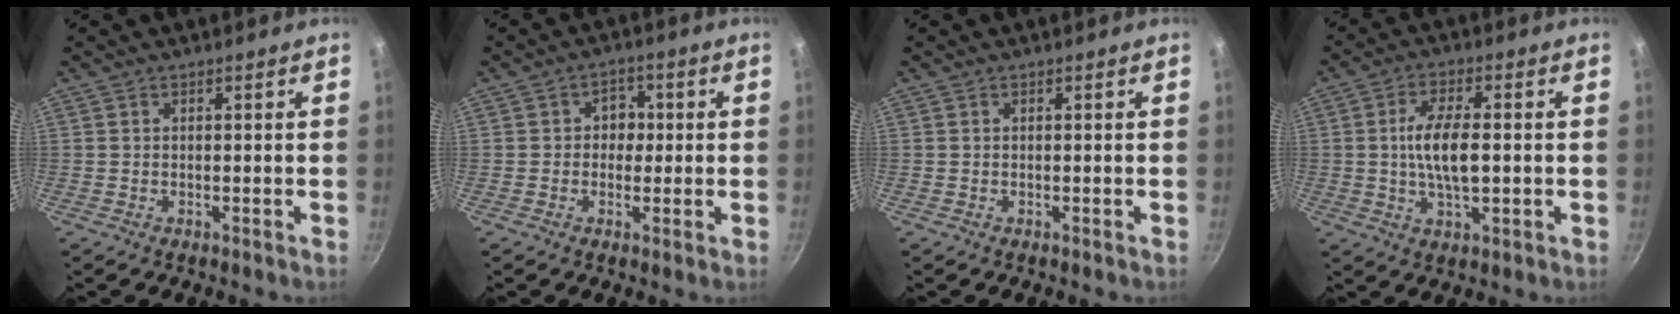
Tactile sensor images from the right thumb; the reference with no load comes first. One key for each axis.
{"total": 4.2, "fx": 0.1, "fy": 3.6, "fz": 2.2, "tx": 0.003, "ty": 0.004, "tz": -0.004}
{"total": 0.0}
{"total": 9.2, "fx": 0.0, "fy": 3.8, "fz": 8.3, "tx": -0.152, "ty": 0.010, "tz": -0.004}